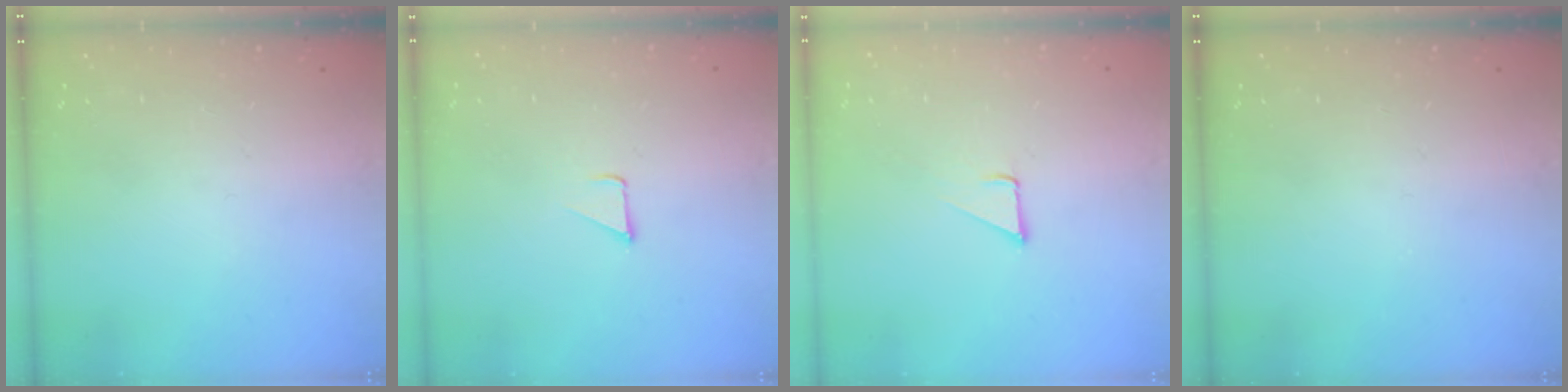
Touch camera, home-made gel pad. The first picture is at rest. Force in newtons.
{"total": 1.8, "press": 1.7, "slide": 0.1}
{"total": 3.2, "press": 3.2, "slide": 0.1}
{"total": 0.0}